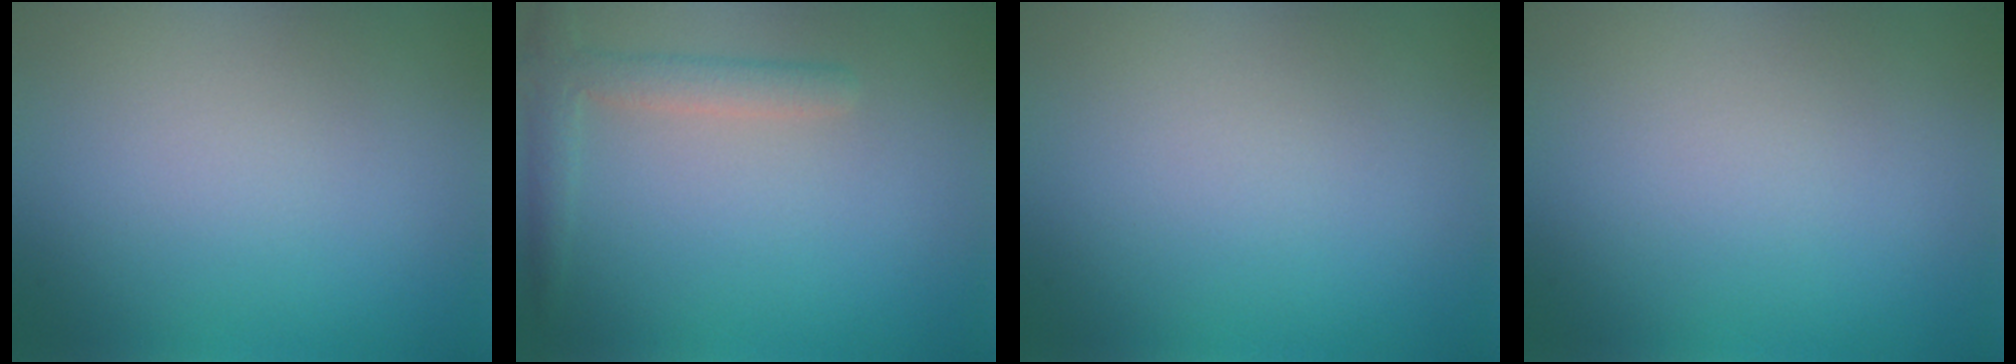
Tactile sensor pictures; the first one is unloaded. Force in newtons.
{"total": 2.6, "press": 2.5, "slide": 0.2}
{"total": 0.0}
{"total": 0.0}